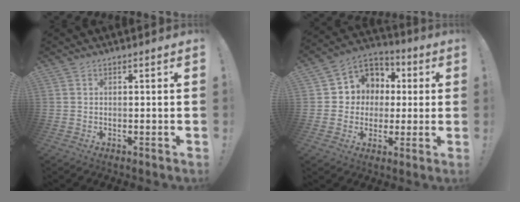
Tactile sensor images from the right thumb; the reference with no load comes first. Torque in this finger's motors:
{"motor_torque": [0.20, -0.03, 0.02, -0.20, 0.10]}